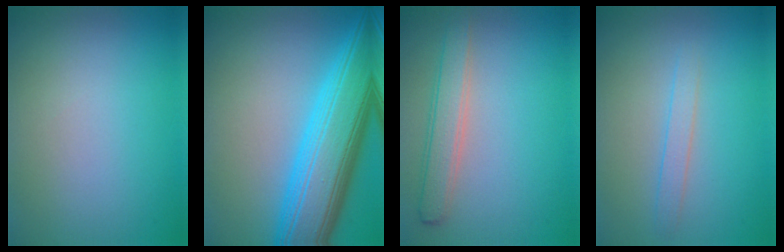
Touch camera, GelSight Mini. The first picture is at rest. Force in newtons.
{"total": 10.4, "press": 10.4, "slide": 0.2}
{"total": 2.9, "press": 2.9, "slide": 0.2}
{"total": 1.4, "press": 1.4, "slide": 0.0}